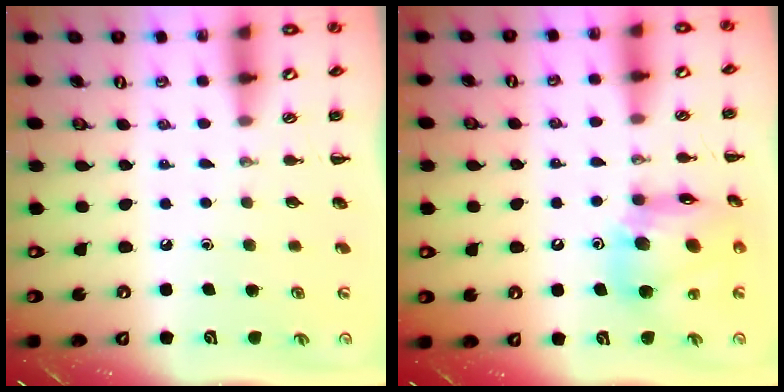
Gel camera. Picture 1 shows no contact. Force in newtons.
{"total": 15.5, "press": 14.8, "slide": 4.4}